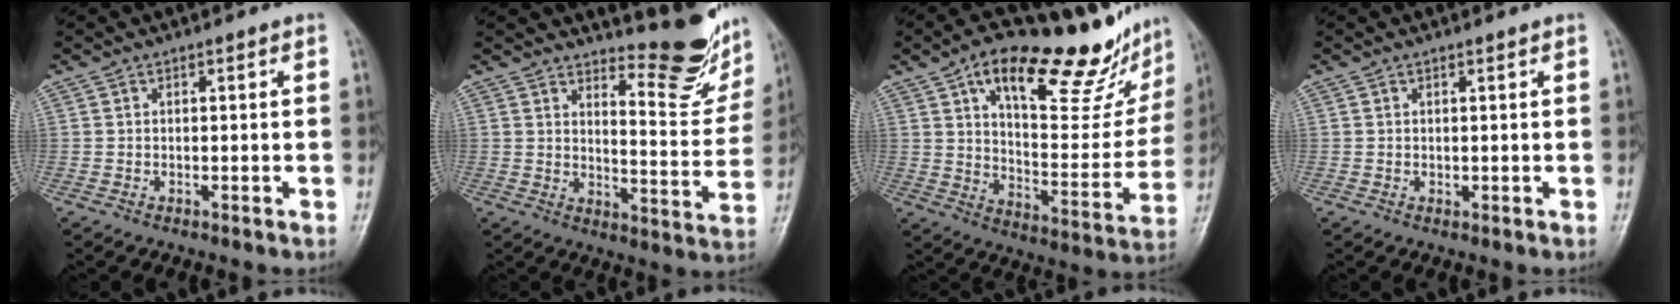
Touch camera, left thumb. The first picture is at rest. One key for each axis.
{"total": 12.4, "fx": 11.0, "fy": 2.7, "fz": 5.0, "tx": -0.041, "ty": -0.111, "tz": 0.144}
{"total": 26.3, "fx": 16.8, "fy": 9.6, "fz": 17.8, "tx": -0.207, "ty": -0.048, "tz": 0.254}
{"total": 0.6, "fx": 0.4, "fy": 0.3, "fz": 0.3, "tx": -0.004, "ty": -0.004, "tz": 0.006}